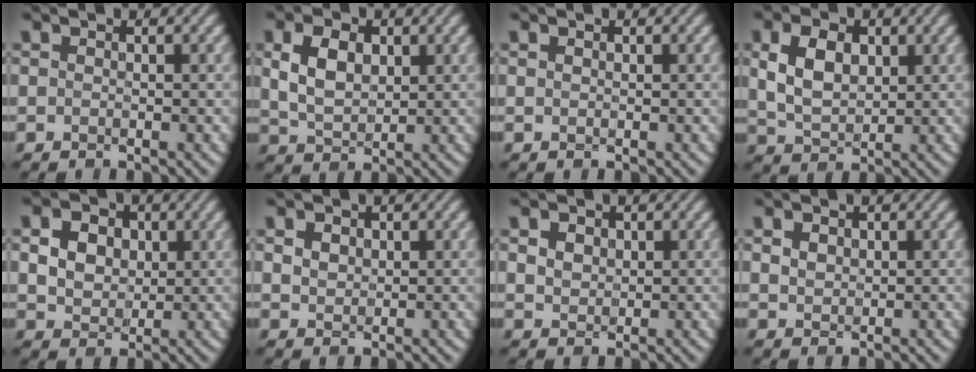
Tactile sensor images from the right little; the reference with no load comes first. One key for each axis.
{"total": 3.8, "fx": 0.4, "fy": 2.5, "fz": 2.8, "tx": -0.073, "ty": -0.002, "tz": 0.017}
{"total": 0.0}
{"total": 4.3, "fx": 0.4, "fy": 2.8, "fz": 3.2, "tx": -0.078, "ty": -0.001, "tz": 0.016}
{"total": 7.3, "fx": 2.3, "fy": 5.7, "fz": 4.0, "tx": -0.098, "ty": 0.025, "tz": 0.034}
{"total": 1.7, "fx": 0.5, "fy": 1.4, "fz": 0.8, "tx": -0.031, "ty": -0.001, "tz": 0.016}
{"total": 2.1, "fx": 0.7, "fy": 1.8, "fz": 1.0, "tx": -0.041, "ty": 0.003, "tz": 0.020}
{"total": 1.3, "fx": 0.4, "fy": 1.1, "fz": 0.6, "tx": -0.022, "ty": -0.001, "tz": 0.016}